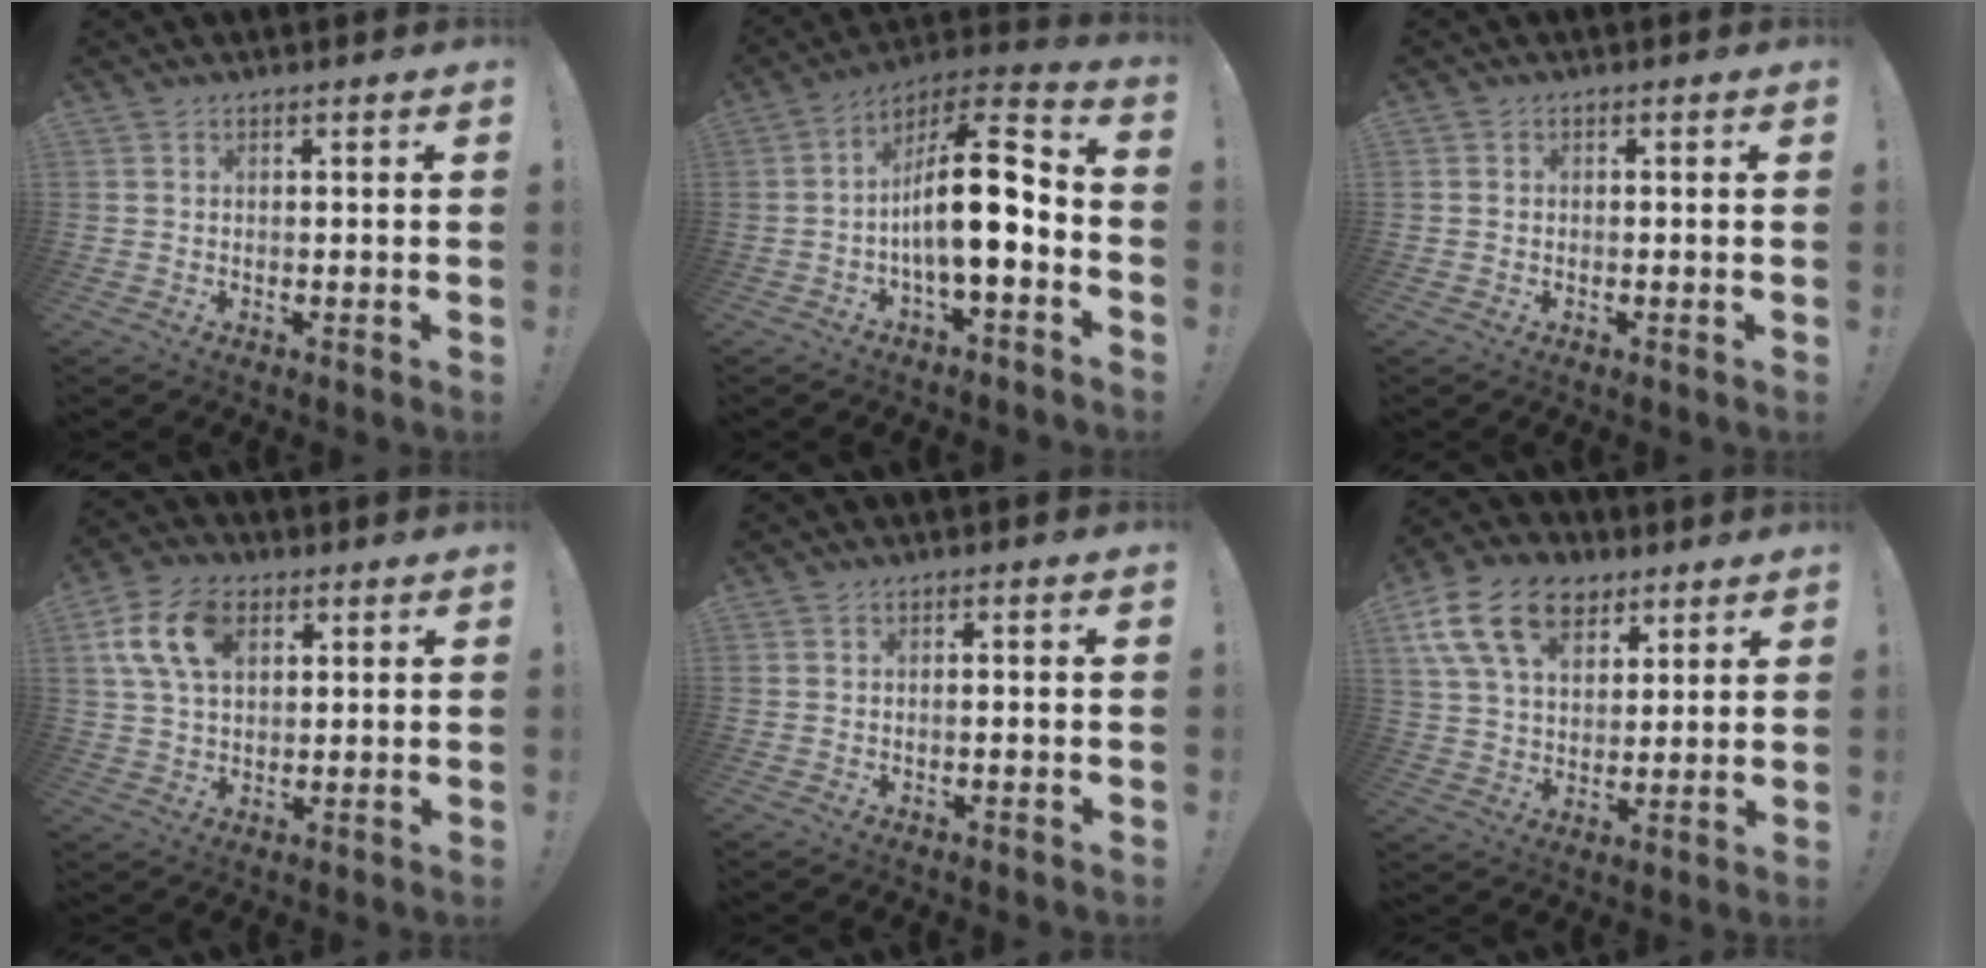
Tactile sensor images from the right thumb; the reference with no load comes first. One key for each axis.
{"total": 17.6, "fx": -2.3, "fy": 6.3, "fz": 16.2, "tx": -0.265, "ty": 0.018, "tz": -0.035}
{"total": 0.9, "fx": -0.7, "fy": 0.4, "fz": 0.2, "tx": -0.010, "ty": 0.005, "tz": -0.012}
{"total": 13.2, "fx": 4.4, "fy": 8.4, "fz": 9.2, "tx": -0.173, "ty": 0.004, "tz": 0.086}
{"total": 1.2, "fx": -0.9, "fy": -0.2, "fz": 0.8, "tx": -0.021, "ty": 0.002, "tz": -0.014}
{"total": 17.9, "fx": 9.1, "fy": 11.7, "fz": 10.0, "tx": -0.165, "ty": -0.036, "tz": 0.169}